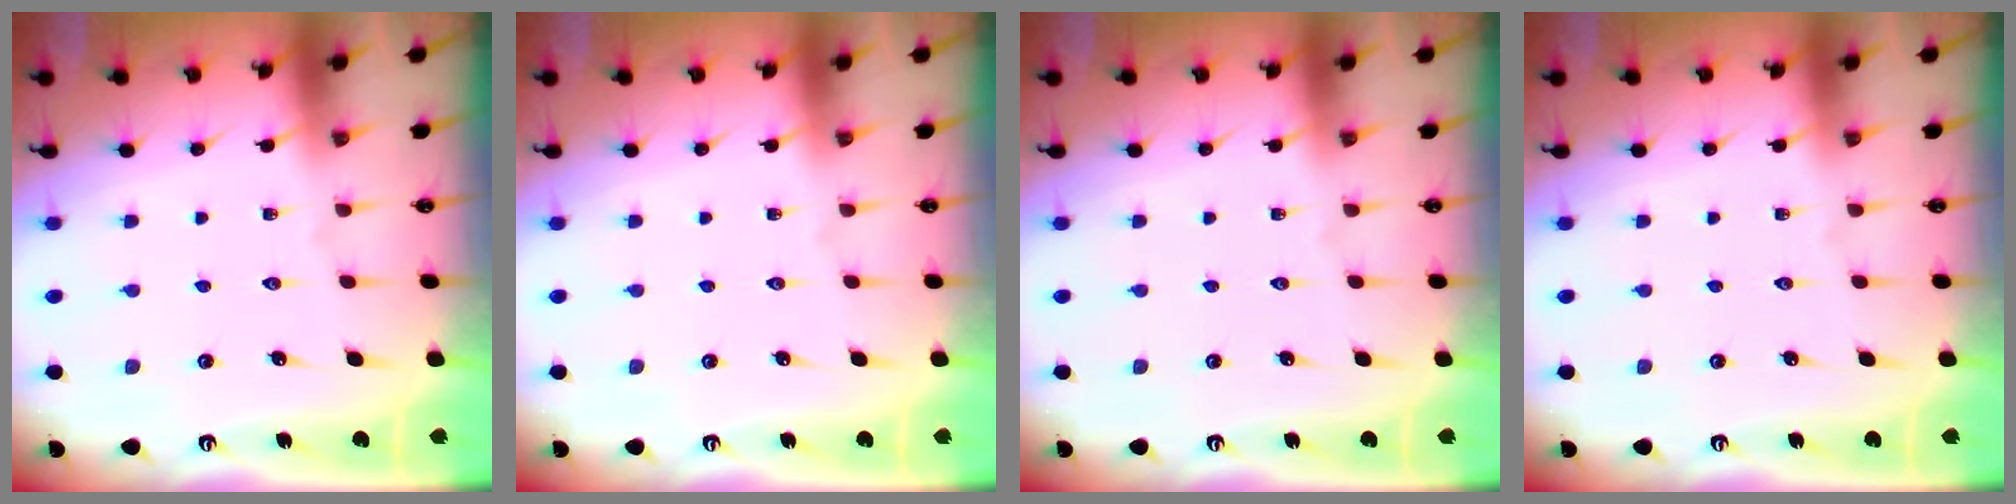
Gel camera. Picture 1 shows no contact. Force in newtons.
{"total": 0.0}
{"total": 0.0}
{"total": 0.0}